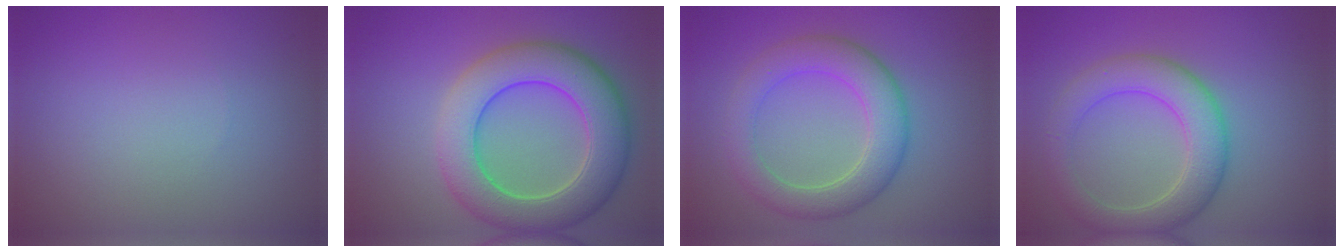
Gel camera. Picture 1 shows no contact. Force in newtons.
{"total": 8.6, "press": 8.6, "slide": 0.3}
{"total": 5.5, "press": 5.5, "slide": 0.4}
{"total": 5.5, "press": 5.5, "slide": 0.2}